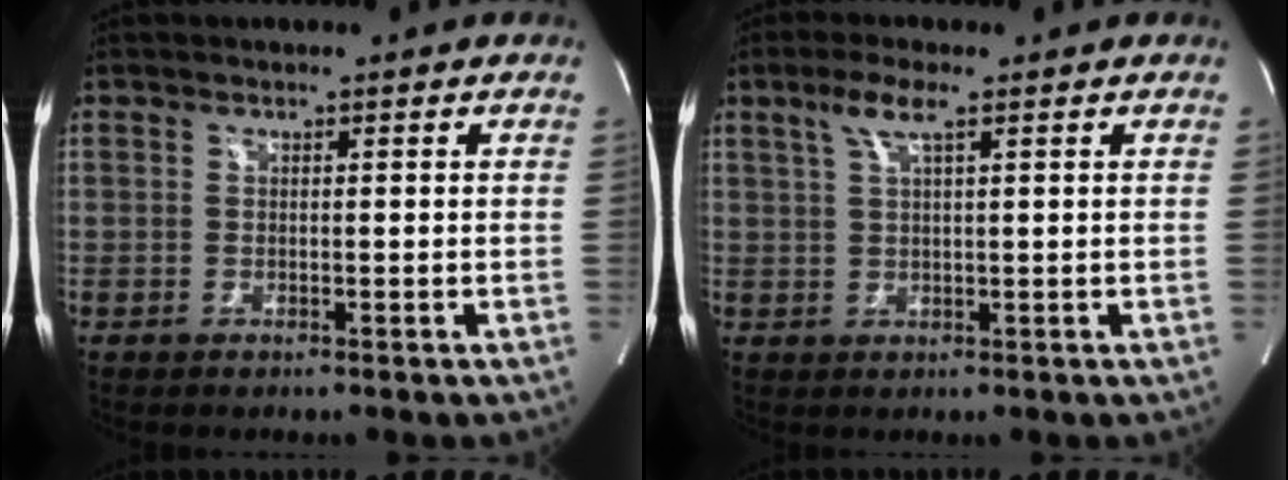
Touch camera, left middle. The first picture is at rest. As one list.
[{"total": 4.0, "force": [2.2, 0.4, 3.3], "torque": [-0.073, 0.008, 0.045]}]